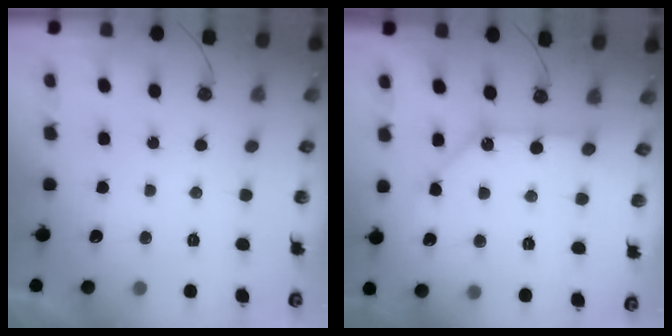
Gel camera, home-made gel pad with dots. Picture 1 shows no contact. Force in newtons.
{"total": 10.5, "press": 10.5, "slide": 1.2}